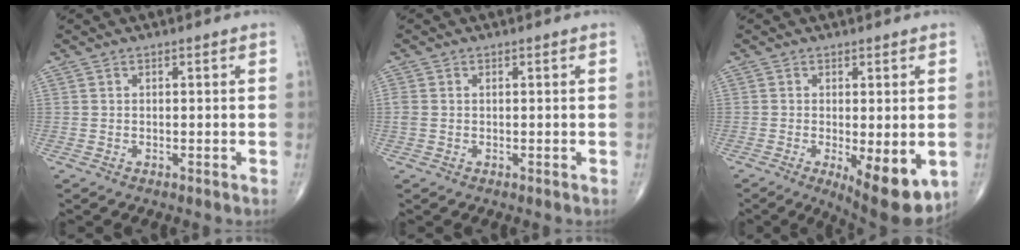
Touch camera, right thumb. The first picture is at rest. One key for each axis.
{"total": 1.4, "fx": 0.0, "fy": 1.0, "fz": 0.9, "tx": -0.035, "ty": 0.006, "tz": 0.001}
{"total": 11.0, "fx": -3.1, "fy": 3.7, "fz": 9.9, "tx": -0.130, "ty": -0.023, "tz": -0.035}